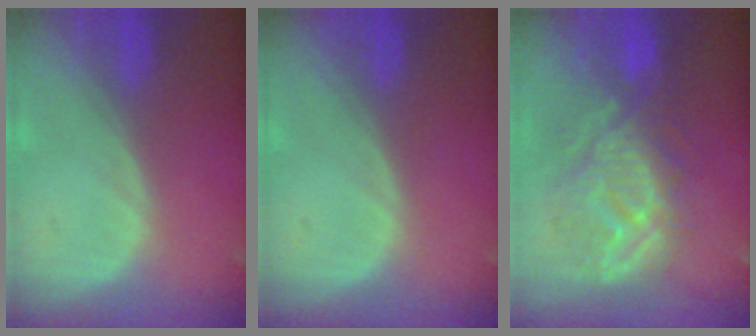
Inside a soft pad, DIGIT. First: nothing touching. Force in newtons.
{"total": 0.0}
{"total": 10.4, "press": 10.1, "slide": 2.8}